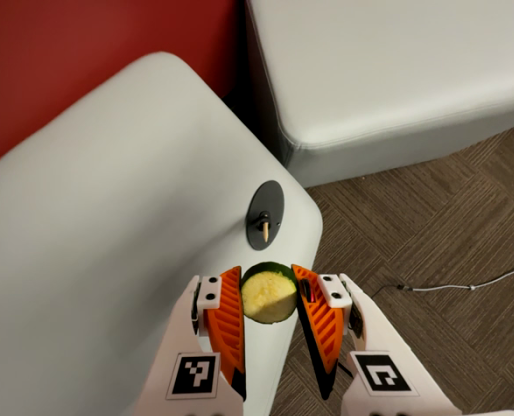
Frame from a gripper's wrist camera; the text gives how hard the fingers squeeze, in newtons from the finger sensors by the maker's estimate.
{"total": 11.9, "left": 12.6, "right": 11.2}